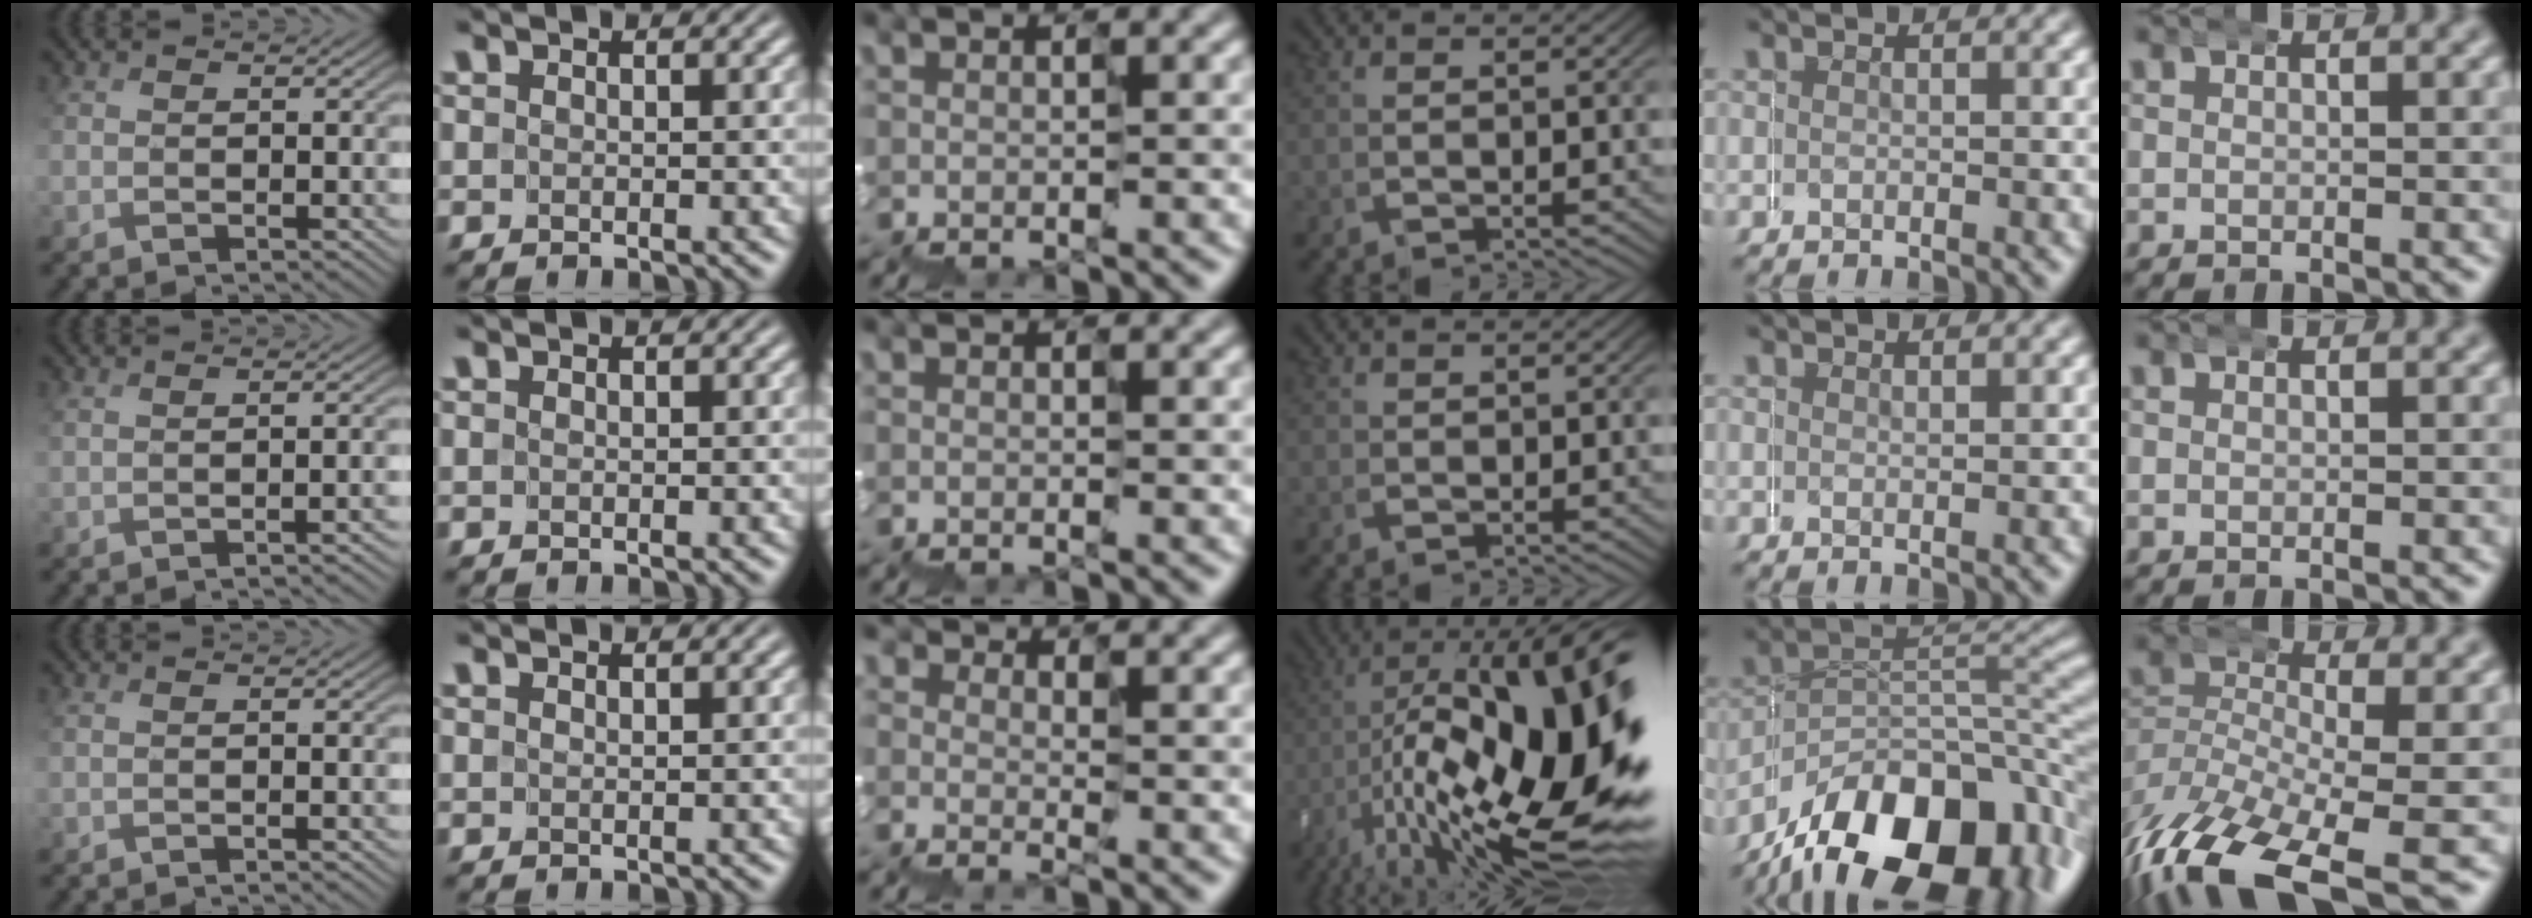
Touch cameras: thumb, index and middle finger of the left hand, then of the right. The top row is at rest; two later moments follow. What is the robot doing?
{"motion": "wrap", "object": "duck tape"}